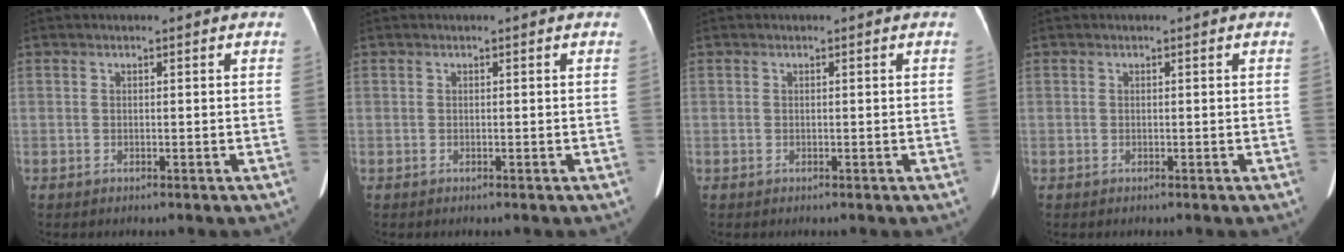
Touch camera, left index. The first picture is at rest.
{"total": 0.0}
{"total": 0.0}
{"total": 0.0}